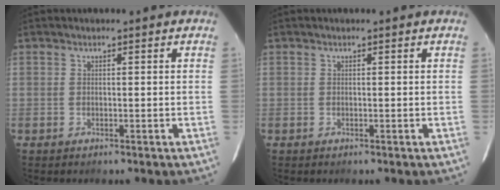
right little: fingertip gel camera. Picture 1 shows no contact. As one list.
[{"total": 0.0}]